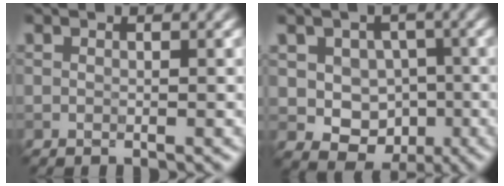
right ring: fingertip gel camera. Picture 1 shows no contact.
{"total": 6.8, "force": [0.0, 6.2, 2.9], "torque": [-0.030, 0.015, -0.021]}